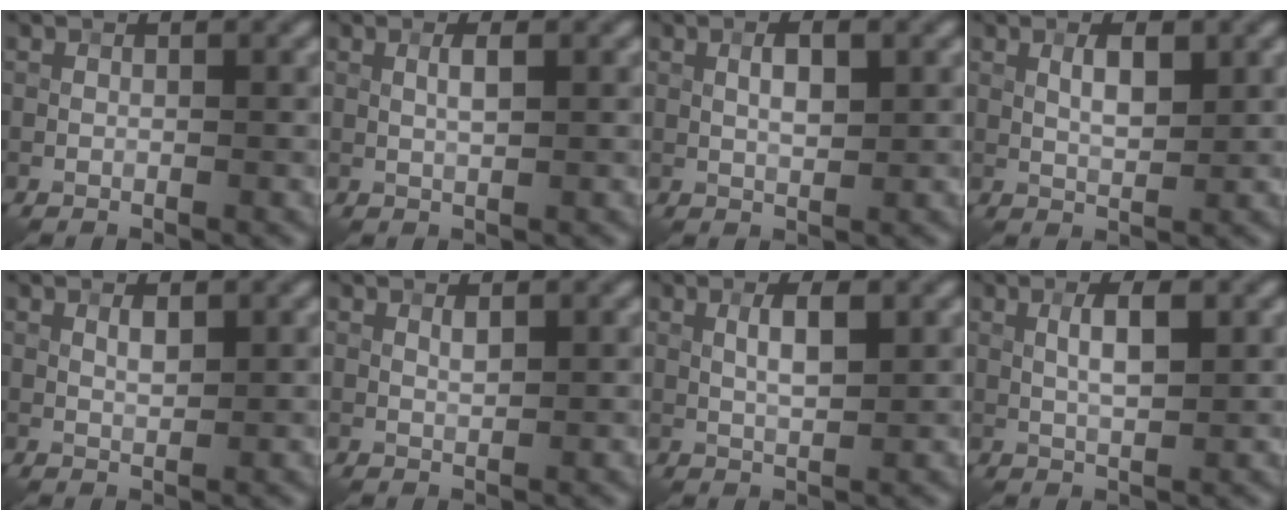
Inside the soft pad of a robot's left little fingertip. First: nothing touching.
{"total": 1.3, "force": [0.4, 0.2, 1.3], "torque": [-0.024, 0.002, 0.006]}
{"total": 2.3, "force": [0.6, 0.7, 2.1], "torque": [-0.042, 0.001, 0.012]}
{"total": 2.5, "force": [0.9, 0.9, 2.2], "torque": [-0.041, -0.001, 0.016]}
{"total": 1.2, "force": [0.6, 0.4, 1.0], "torque": [-0.022, -0.002, 0.012]}
{"total": 0.8, "force": [0.5, 0.2, 0.7], "torque": [-0.016, -0.002, 0.009]}
{"total": 2.7, "force": [0.8, 0.6, 2.5], "torque": [-0.048, 0.001, 0.014]}
{"total": 3.0, "force": [0.7, 0.7, 2.8], "torque": [-0.054, 0.002, 0.013]}